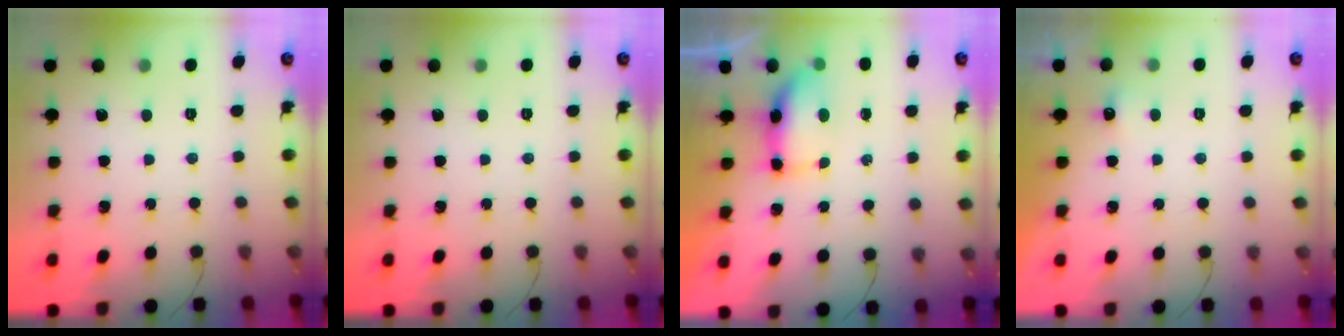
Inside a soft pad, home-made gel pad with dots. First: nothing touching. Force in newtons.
{"total": 0.0}
{"total": 6.7, "press": 6.7, "slide": 0.5}
{"total": 3.5, "press": 1.7, "slide": 3.0}